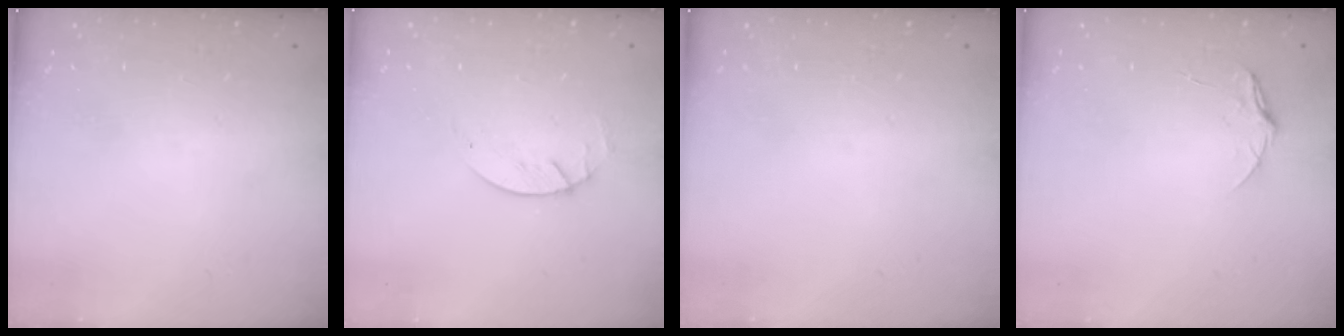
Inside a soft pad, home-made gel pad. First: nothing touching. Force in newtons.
{"total": 1.7, "press": 1.6, "slide": 0.2}
{"total": 0.0}
{"total": 5.3, "press": 5.2, "slide": 0.6}